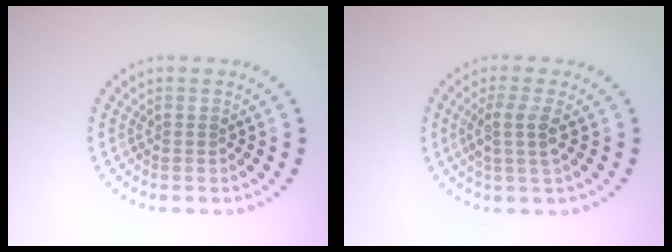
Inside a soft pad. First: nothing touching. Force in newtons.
{"total": 2.3, "press": 1.9, "slide": 1.3}